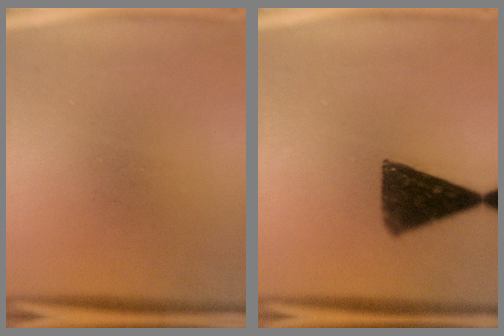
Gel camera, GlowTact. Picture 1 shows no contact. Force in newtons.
{"total": 11.0}